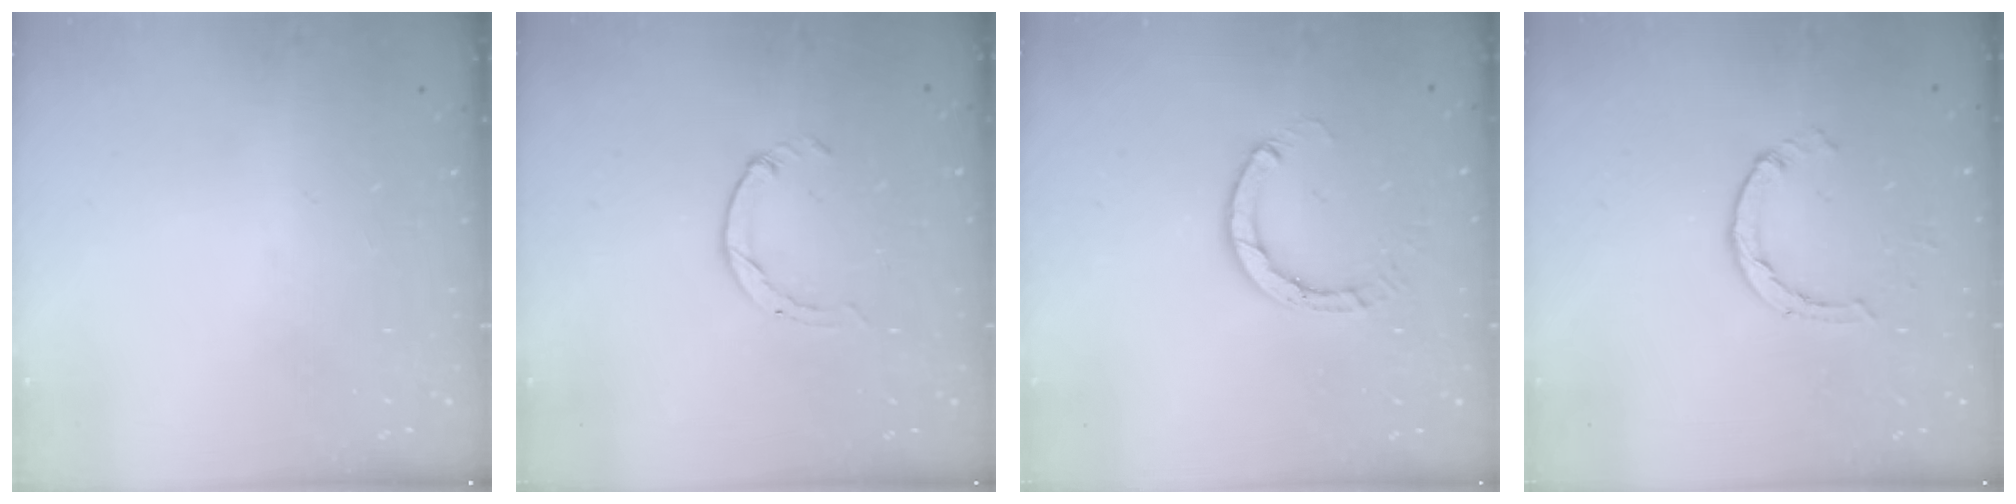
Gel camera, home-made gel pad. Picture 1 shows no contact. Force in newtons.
{"total": 0.5, "press": 0.5, "slide": 0.1}
{"total": 3.9, "press": 3.9, "slide": 0.4}
{"total": 1.4, "press": 1.4, "slide": 0.2}